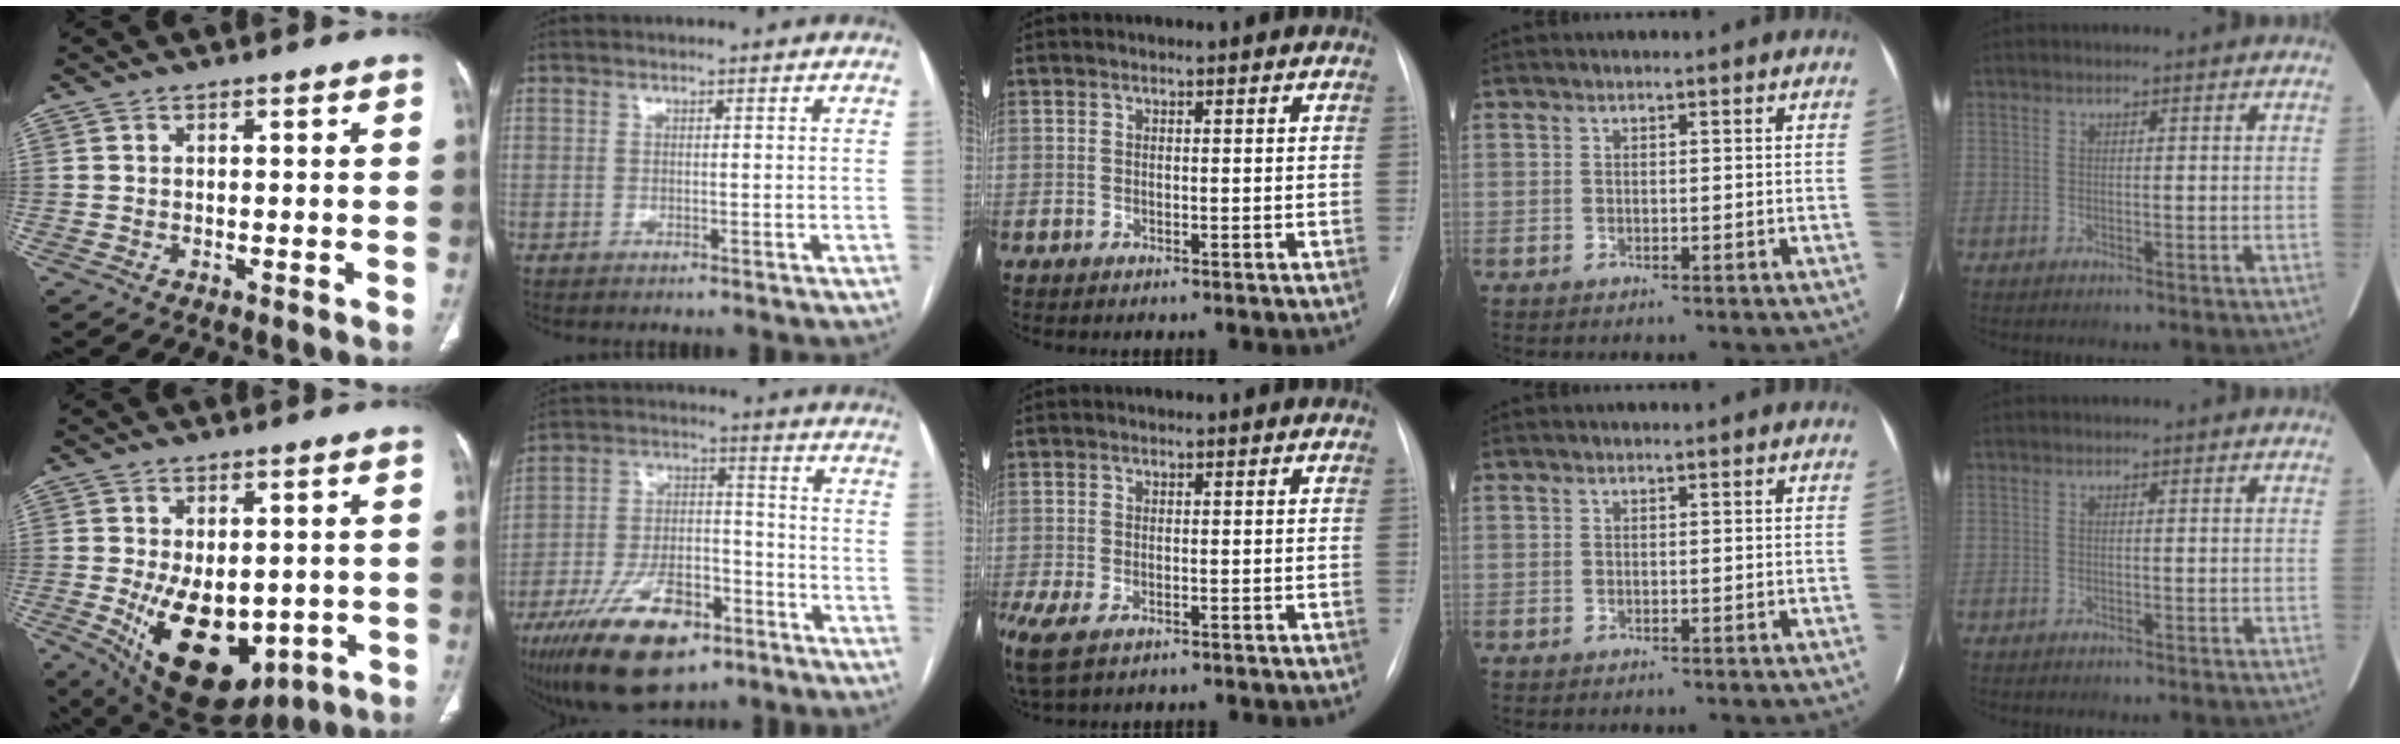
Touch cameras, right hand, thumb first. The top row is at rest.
{"thumb": {"total": 16.4, "force": [-3.6, 9.7, 12.7], "torque": [-0.184, -0.018, -0.024]}, "index": {"total": 17.6, "force": [-10.8, 7.6, 11.6], "torque": [-0.225, 0.000, -0.184]}, "middle": {"total": 8.0, "force": [-4.6, 3.8, 5.3], "torque": [-0.123, -0.024, -0.071]}}